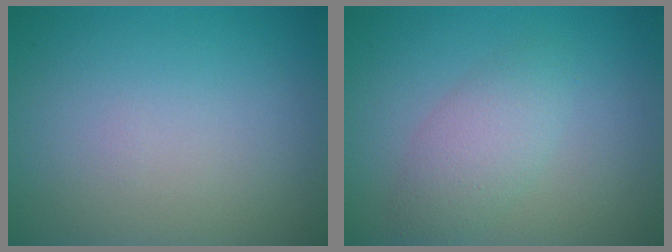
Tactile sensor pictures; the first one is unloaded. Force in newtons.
{"total": 3.0, "press": 3.0, "slide": 0.0}